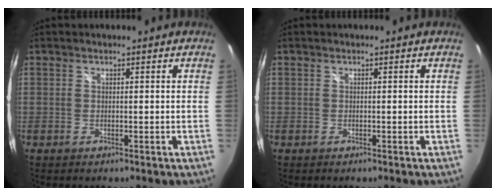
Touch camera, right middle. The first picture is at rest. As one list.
[{"total": 0.0}]